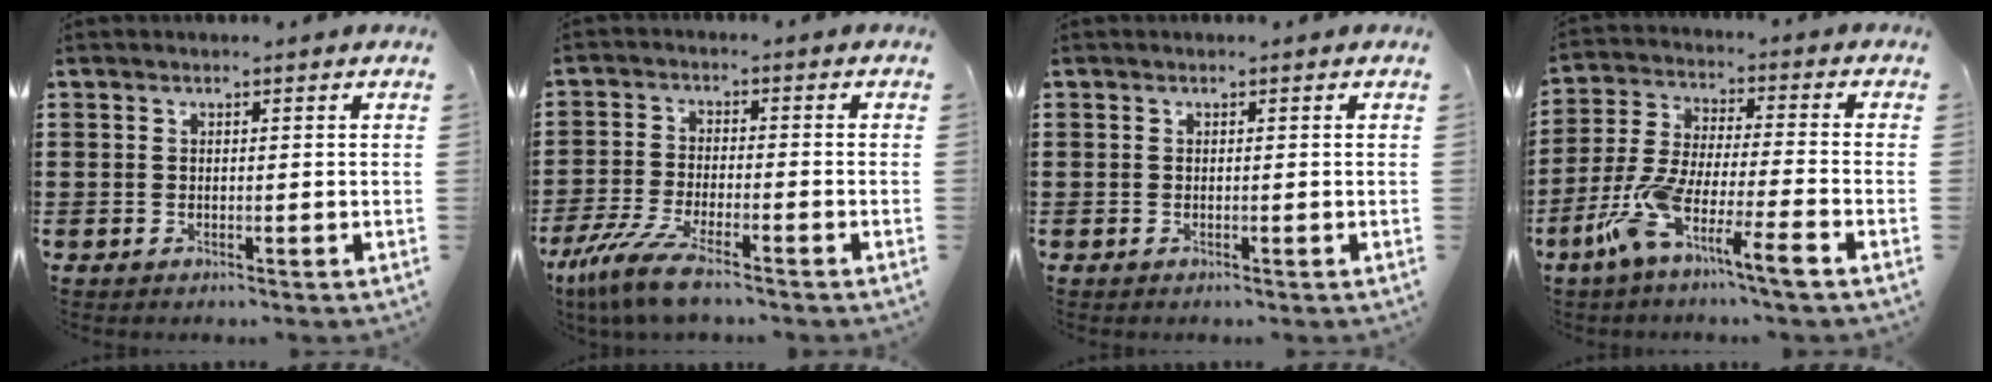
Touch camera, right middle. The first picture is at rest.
{"total": 7.5, "force": [-5.8, 1.0, 4.6], "torque": [-0.113, -0.016, -0.115]}
{"total": 0.0}
{"total": 9.2, "force": [-6.6, 0.6, 6.5], "torque": [-0.155, -0.011, -0.133]}